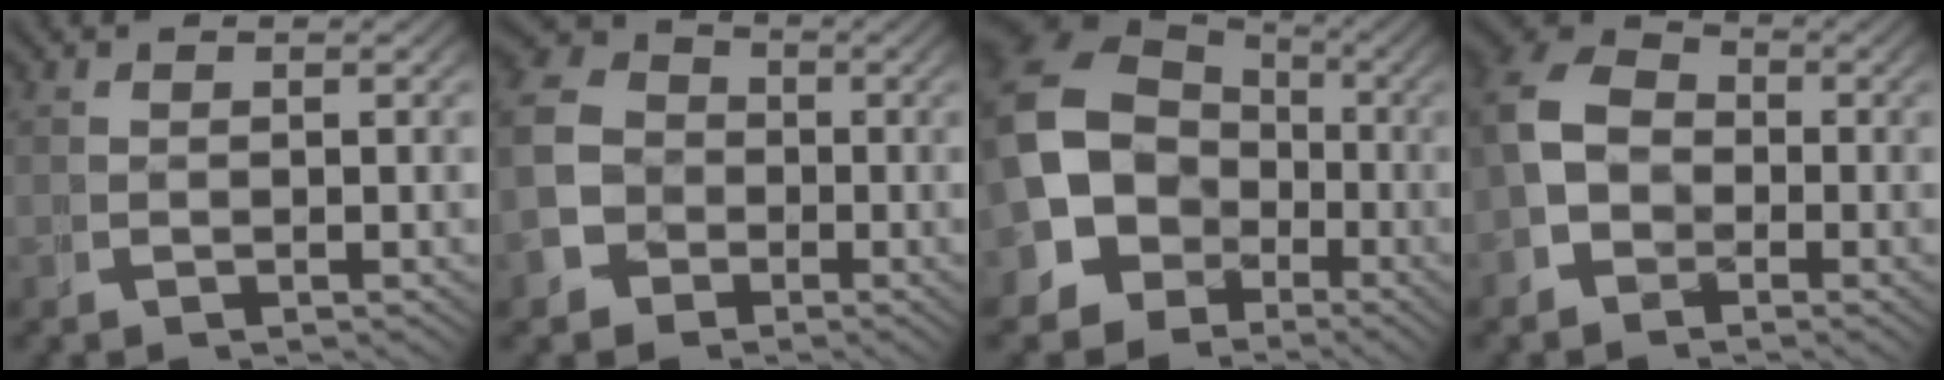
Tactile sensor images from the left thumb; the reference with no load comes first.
{"total": 9.4, "force": [-0.8, 8.6, 3.7], "torque": [-0.067, -0.010, -0.030]}
{"total": 11.4, "force": [-1.2, 9.5, 6.1], "torque": [-0.139, -0.040, -0.012]}
{"total": 6.7, "force": [-0.2, 5.6, 3.6], "torque": [-0.063, -0.003, -0.013]}